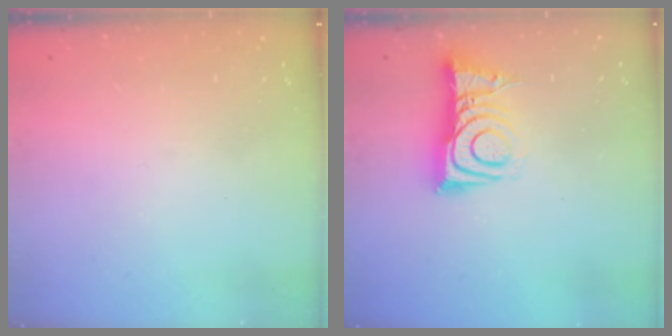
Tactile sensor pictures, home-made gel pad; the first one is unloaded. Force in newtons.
{"total": 8.3, "press": 8.3, "slide": 0.7}